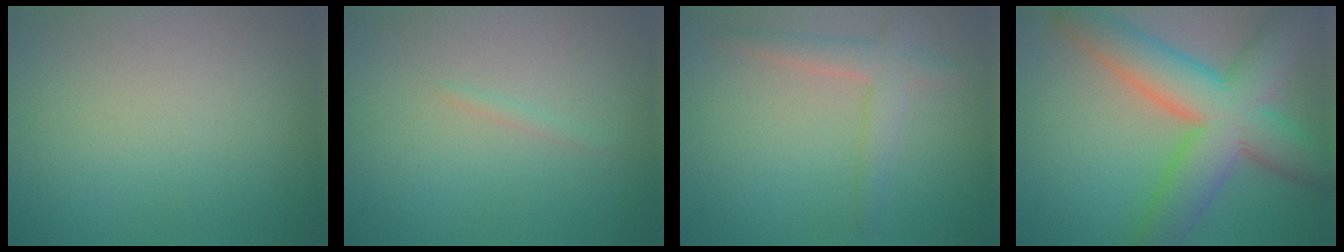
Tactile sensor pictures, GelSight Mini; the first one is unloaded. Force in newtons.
{"total": 0.6, "press": 0.6, "slide": 0.1}
{"total": 2.8, "press": 2.8, "slide": 0.2}
{"total": 10.5, "press": 10.5, "slide": 0.4}